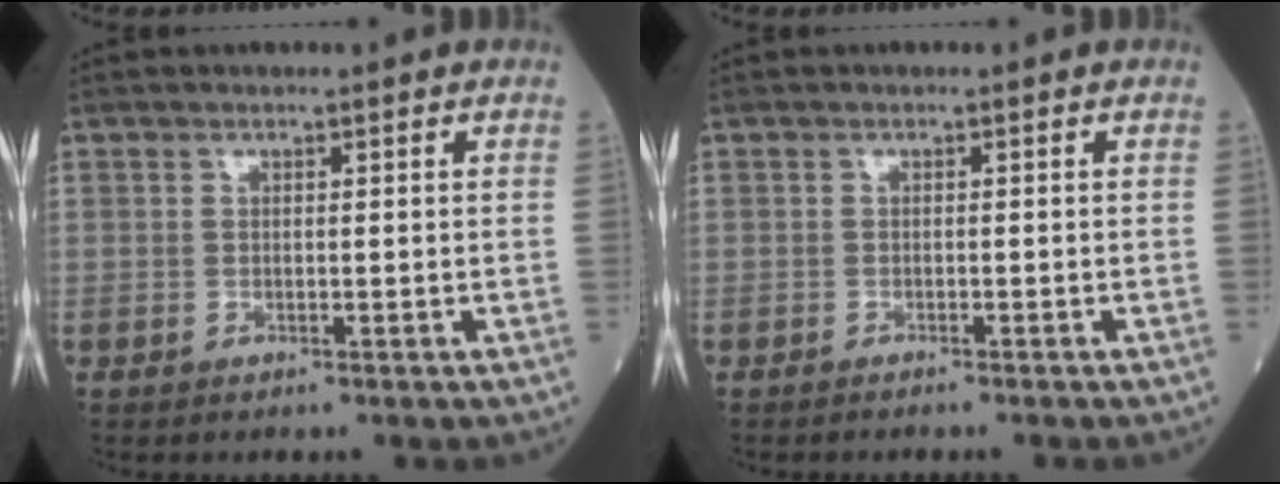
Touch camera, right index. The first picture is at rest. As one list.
[{"total": 2.0, "force": [-1.8, 0.0, 0.8], "torque": [-0.014, 0.000, -0.021]}]